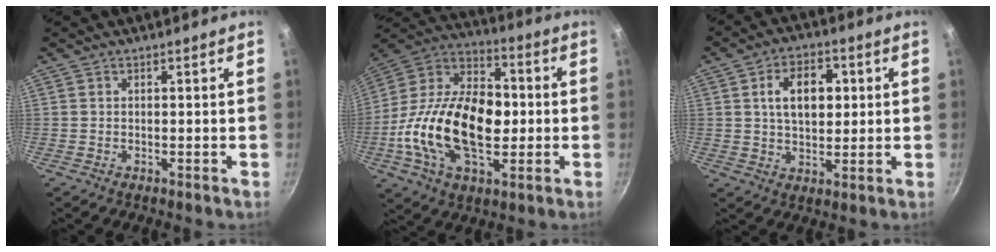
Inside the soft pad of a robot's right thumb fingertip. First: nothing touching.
{"total": 25.0, "force": [-2.5, 15.0, 19.8], "torque": [-0.336, 0.035, -0.058]}
{"total": 10.0, "force": [2.0, 6.4, 7.4], "torque": [-0.099, 0.003, 0.030]}